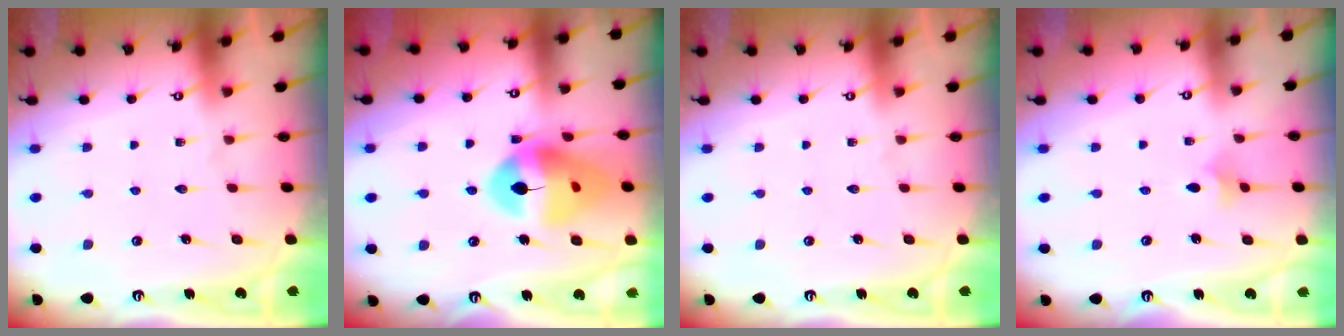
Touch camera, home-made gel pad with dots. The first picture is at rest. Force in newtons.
{"total": 16.8, "press": 16.7, "slide": 2.3}
{"total": 0.0}
{"total": 3.9, "press": 3.8, "slide": 0.9}